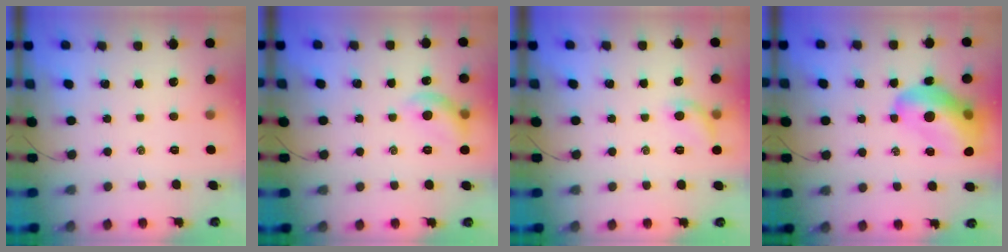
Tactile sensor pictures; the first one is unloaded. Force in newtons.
{"total": 8.5, "press": 8.4, "slide": 0.7}
{"total": 7.4, "press": 7.3, "slide": 1.3}
{"total": 16.3, "press": 15.5, "slide": 4.8}